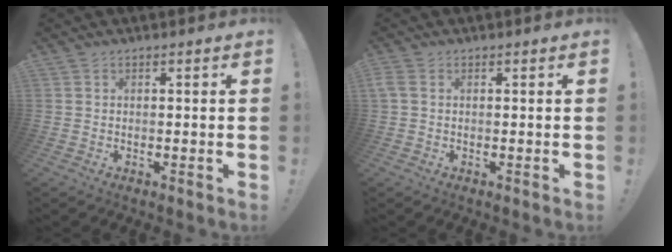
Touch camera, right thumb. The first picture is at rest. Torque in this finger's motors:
{"motor_torque": [-0.02, -0.04, 0.21, 0.08, 0.01]}